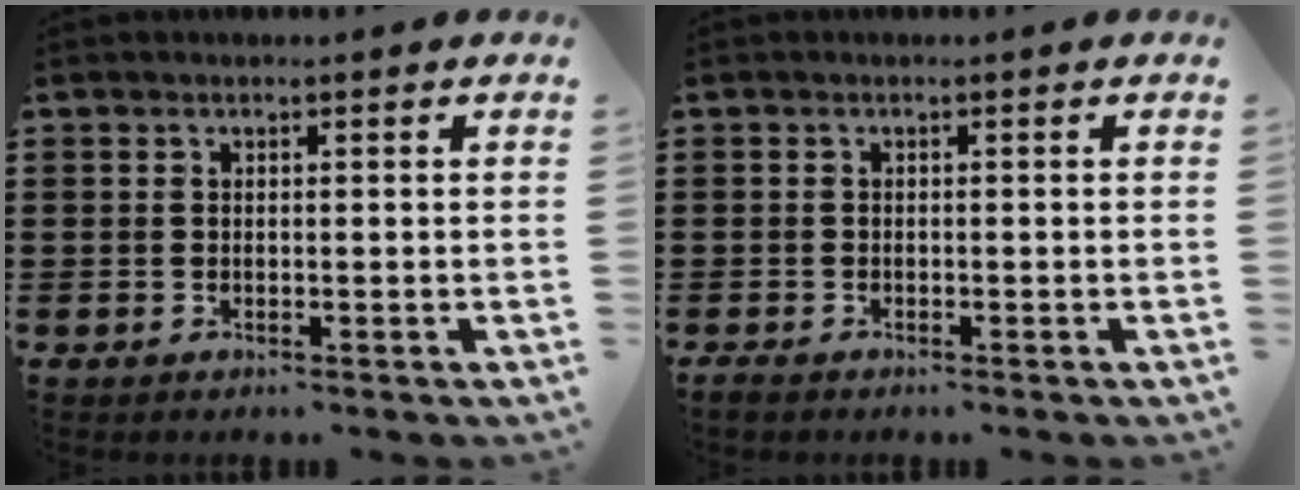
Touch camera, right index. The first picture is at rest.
{"total": 0.6, "force": [-0.6, 0.2, 0.1], "torque": [-0.004, -0.002, -0.012]}